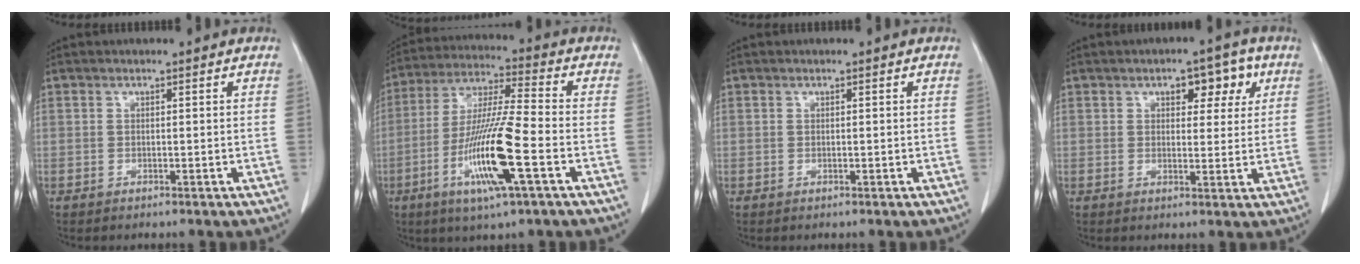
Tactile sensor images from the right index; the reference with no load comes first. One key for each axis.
{"total": 15.4, "fx": -5.4, "fy": 0.8, "fz": 14.4, "tx": -0.290, "ty": -0.017, "tz": -0.102}
{"total": 0.0}
{"total": 6.7, "fx": 3.0, "fy": 3.4, "fz": 5.0, "tx": -0.065, "ty": 0.020, "tz": 0.043}